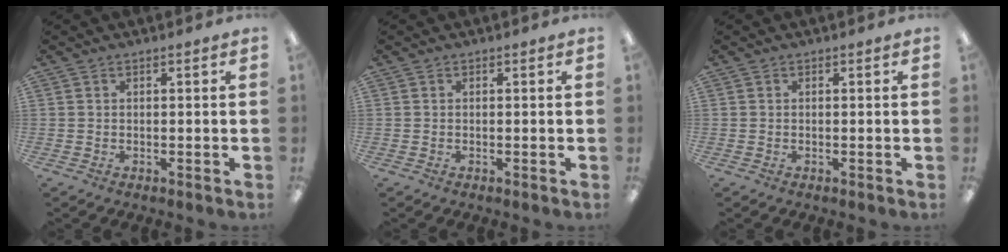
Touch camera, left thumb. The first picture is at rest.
{"total": 0.0}
{"total": 0.0}